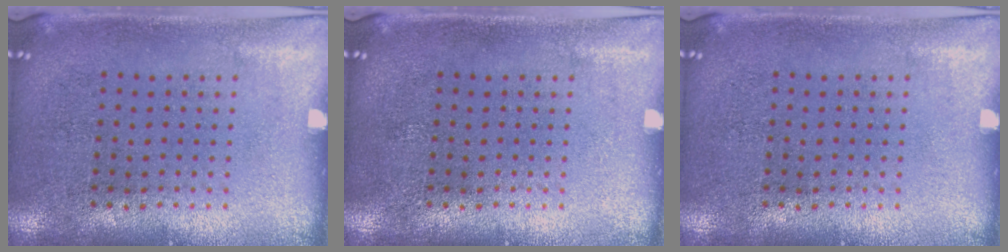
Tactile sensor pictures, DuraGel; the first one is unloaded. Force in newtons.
{"total": 0.0}
{"total": 0.0}